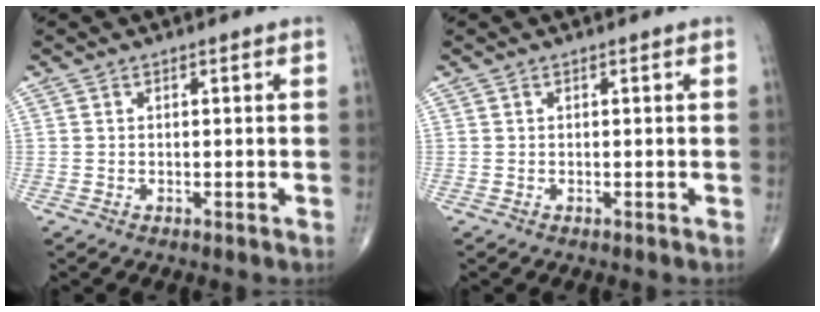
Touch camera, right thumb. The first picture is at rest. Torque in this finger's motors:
{"motor_torque": [-0.16, 0.07, 0.14, 0.12, -0.02]}